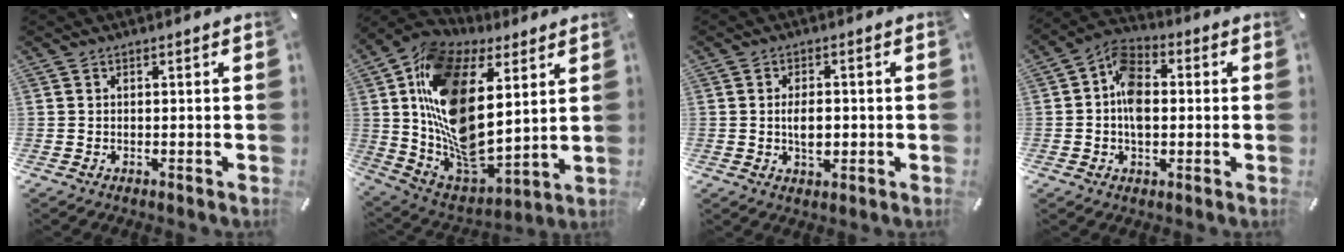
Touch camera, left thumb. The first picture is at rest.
{"total": 20.4, "force": [6.2, 13.1, 14.4], "torque": [-0.318, -0.056, 0.108]}
{"total": 4.8, "force": [-0.4, 2.9, 3.8], "torque": [-0.061, -0.003, -0.010]}
{"total": 9.0, "force": [-0.3, 6.2, 6.6], "torque": [-0.124, 0.014, -0.002]}